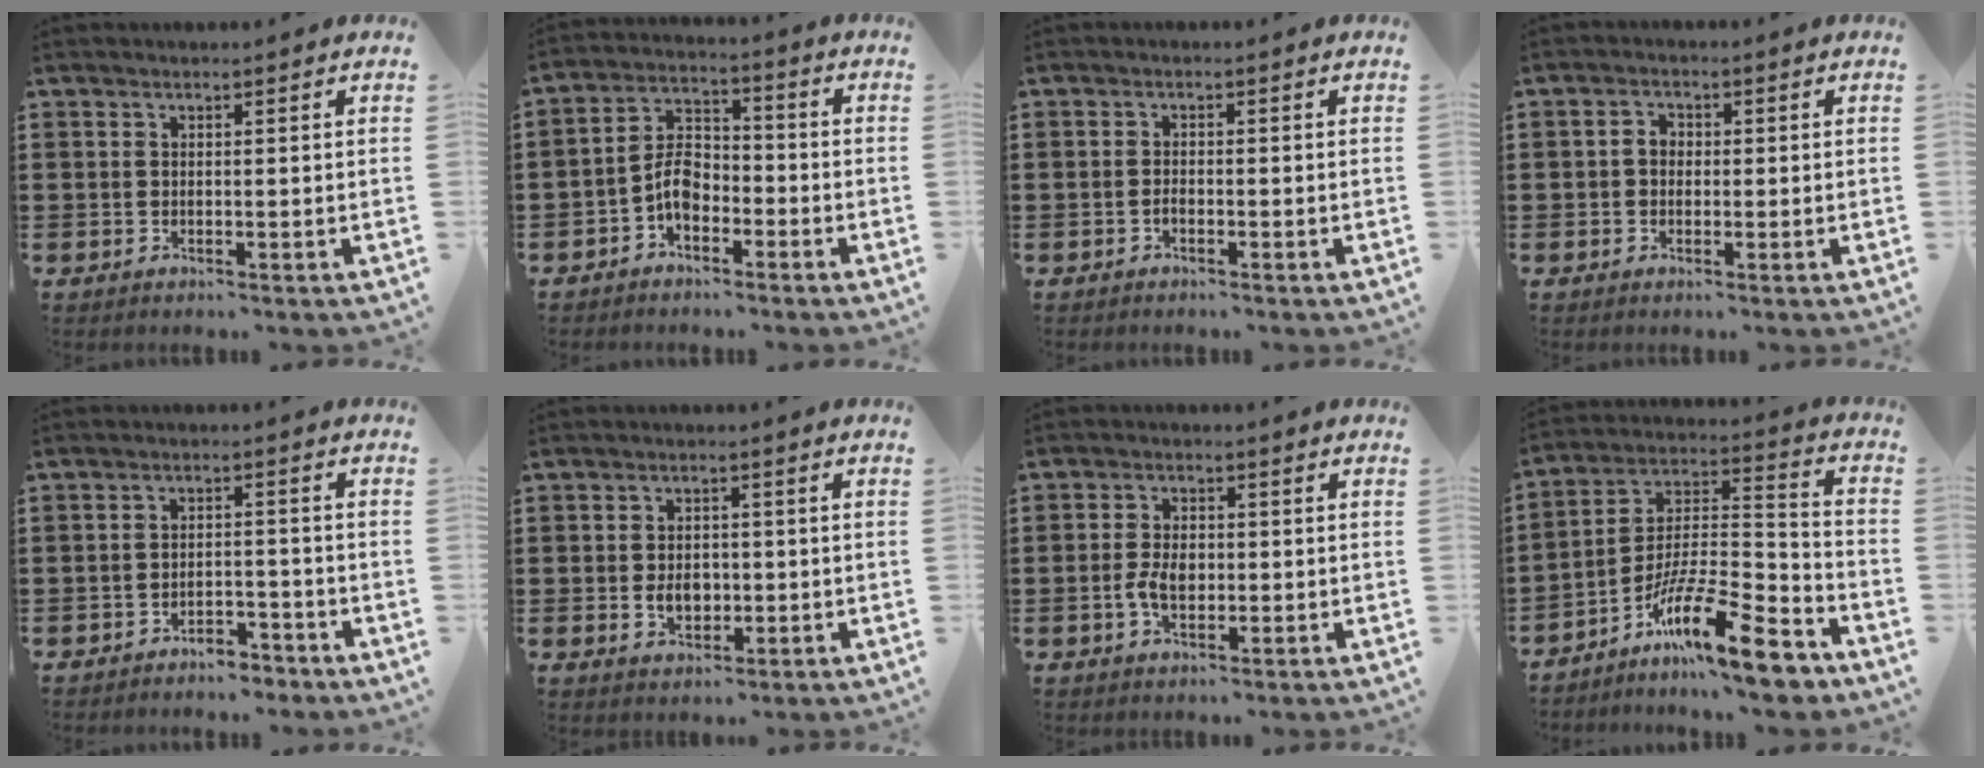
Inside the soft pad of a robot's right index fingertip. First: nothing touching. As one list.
[{"total": 5.9, "force": [-2.5, 3.7, 3.9], "torque": [-0.089, 0.010, -0.052]}, {"total": 0.9, "force": [-0.6, 0.5, 0.5], "torque": [-0.012, -0.003, -0.011]}, {"total": 2.1, "force": [-0.2, 1.6, 1.3], "torque": [-0.028, 0.006, -0.006]}, {"total": 3.3, "force": [-3.2, 0.7, 0.5], "torque": [-0.013, 0.004, -0.066]}, {"total": 4.0, "force": [-0.6, 3.0, 2.5], "torque": [-0.045, 0.004, -0.015]}, {"total": 3.9, "force": [-0.6, 2.4, 3.0], "torque": [-0.064, 0.004, -0.014]}, {"total": 15.9, "force": [-11.1, 3.0, 10.9], "torque": [-0.185, 0.026, -0.198]}]